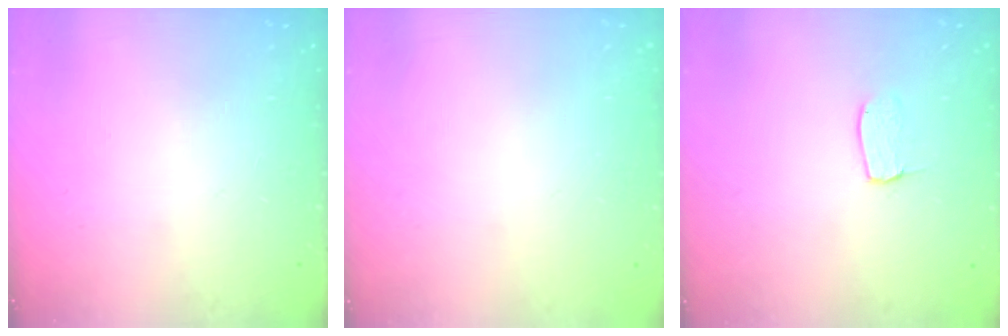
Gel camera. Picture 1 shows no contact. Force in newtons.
{"total": 0.0}
{"total": 3.9, "press": 3.9, "slide": 0.2}